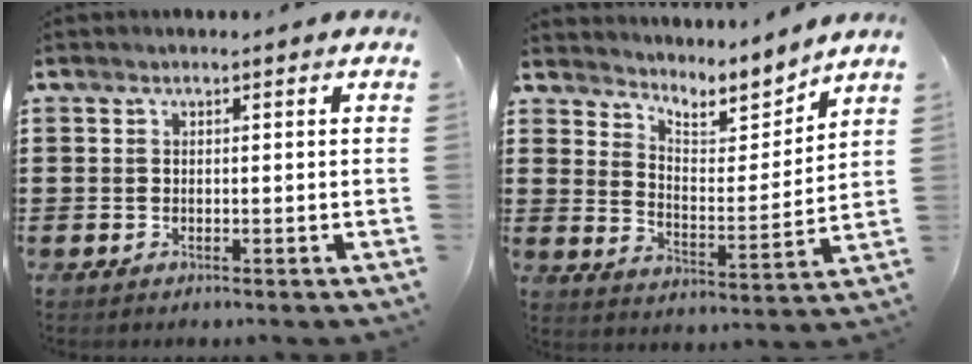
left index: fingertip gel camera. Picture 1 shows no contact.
{"total": 5.2, "force": [4.9, 1.0, 1.3], "torque": [-0.039, -0.050, 0.078]}